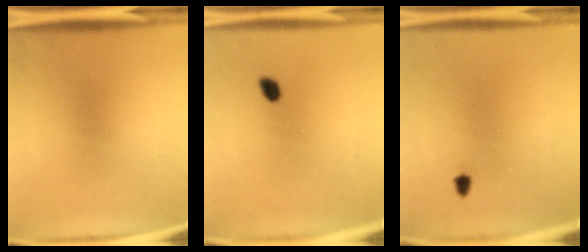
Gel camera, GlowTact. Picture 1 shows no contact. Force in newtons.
{"total": 1.4}
{"total": 1.1}